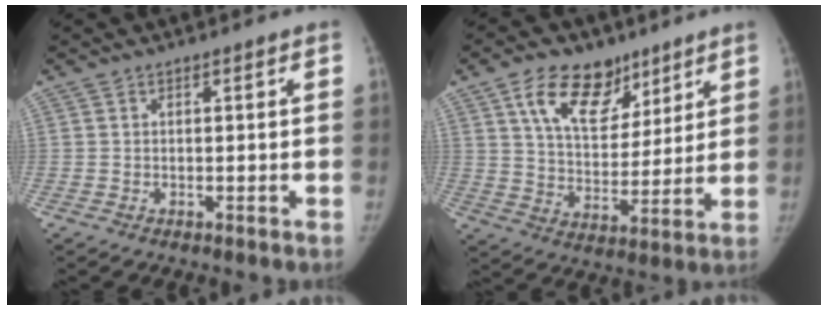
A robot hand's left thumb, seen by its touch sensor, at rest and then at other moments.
{"total": 14.6, "force": [8.4, 9.0, 7.9], "torque": [-0.097, -0.039, 0.147]}